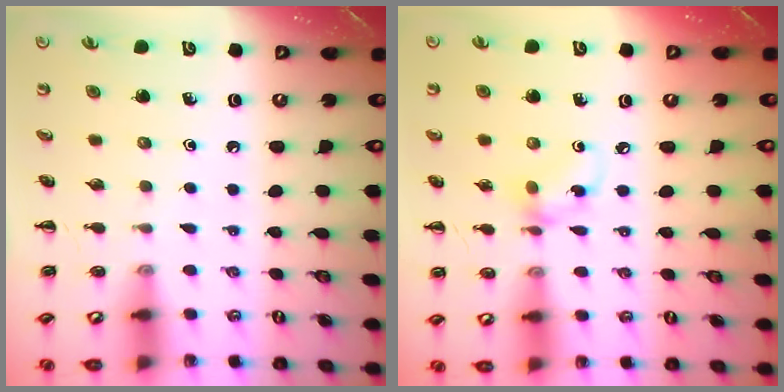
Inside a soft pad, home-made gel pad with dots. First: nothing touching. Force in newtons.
{"total": 6.1, "press": 6.0, "slide": 1.1}